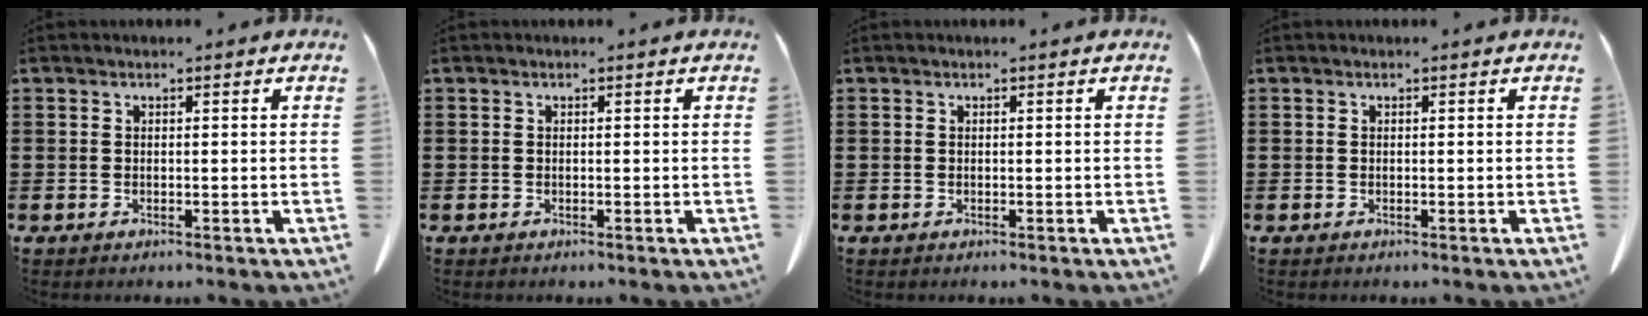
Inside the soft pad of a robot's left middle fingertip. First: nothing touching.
{"total": 0.0}
{"total": 0.0}
{"total": 0.0}